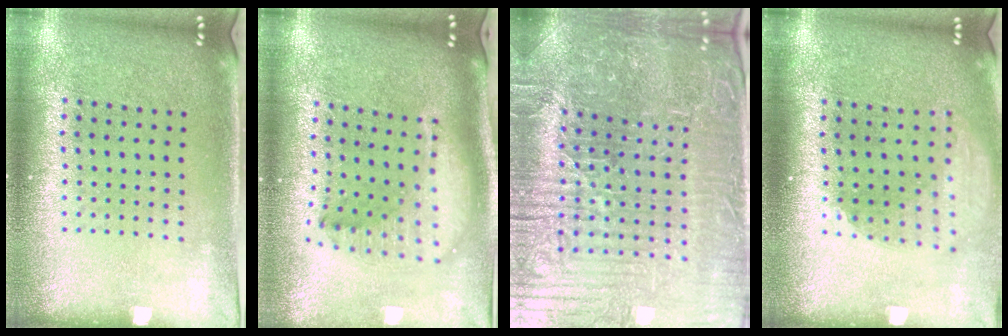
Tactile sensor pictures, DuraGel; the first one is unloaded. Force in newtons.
{"total": 2.3, "press": 1.7, "slide": 1.5}
{"total": 6.2, "press": 5.8, "slide": 2.1}
{"total": 1.9, "press": 1.5, "slide": 1.3}